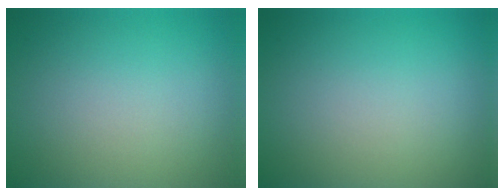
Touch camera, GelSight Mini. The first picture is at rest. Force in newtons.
{"total": 0.0}